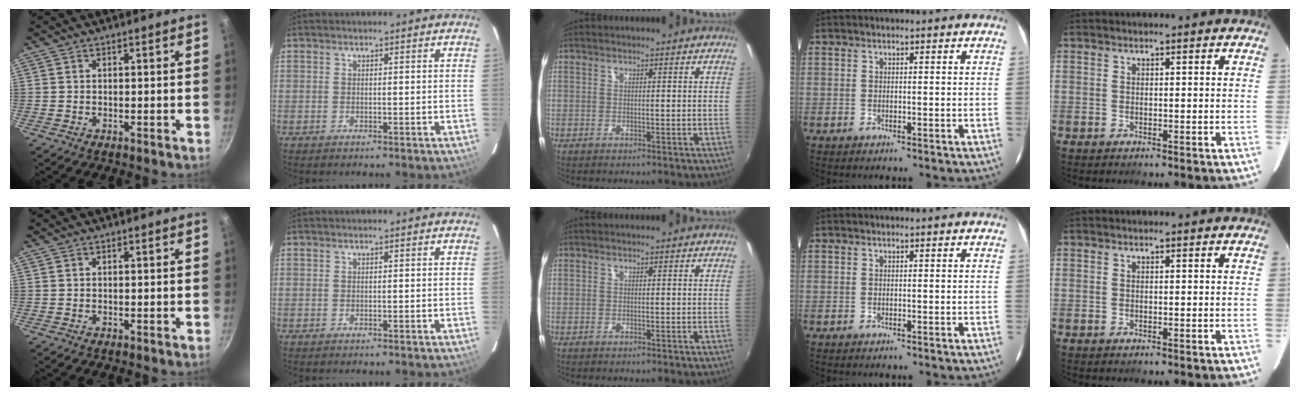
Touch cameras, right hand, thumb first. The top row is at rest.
{}